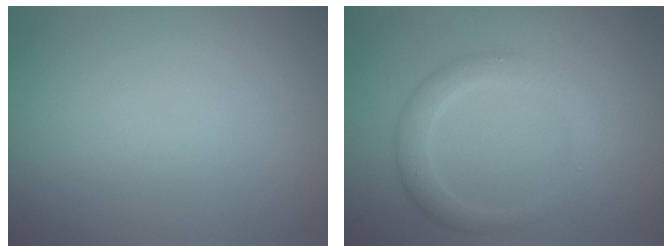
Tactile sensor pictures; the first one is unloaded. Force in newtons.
{"total": 2.7, "press": 2.7, "slide": 0.2}